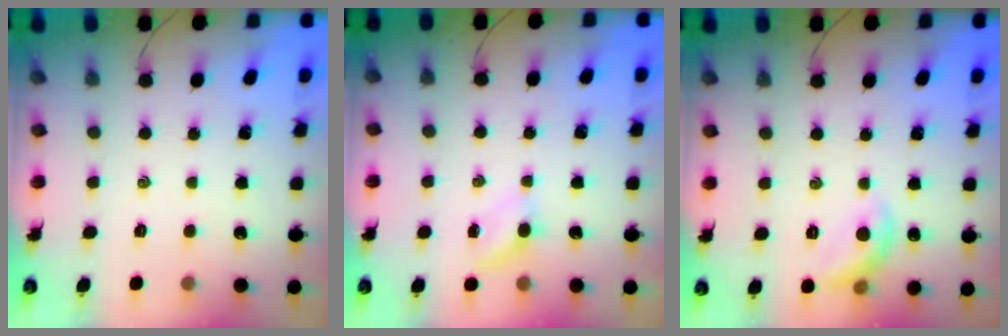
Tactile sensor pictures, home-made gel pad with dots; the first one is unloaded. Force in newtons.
{"total": 2.8, "press": 2.7, "slide": 0.9}
{"total": 8.4, "press": 8.4, "slide": 0.3}